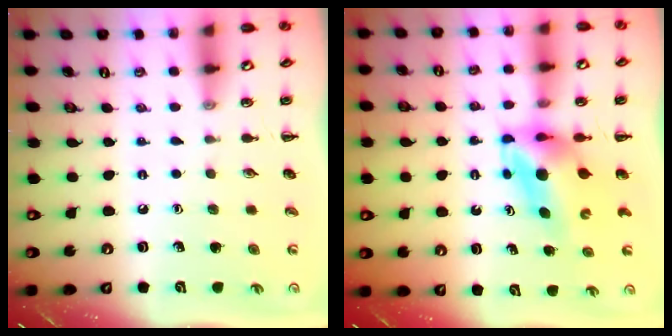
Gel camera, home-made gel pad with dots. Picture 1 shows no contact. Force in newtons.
{"total": 5.1, "press": 4.9, "slide": 1.2}